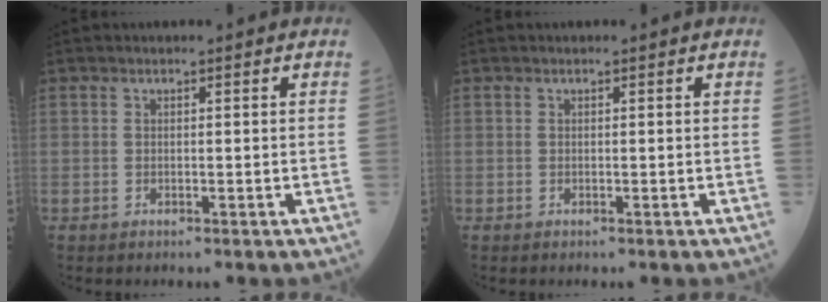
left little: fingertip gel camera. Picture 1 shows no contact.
{"total": 0.0}